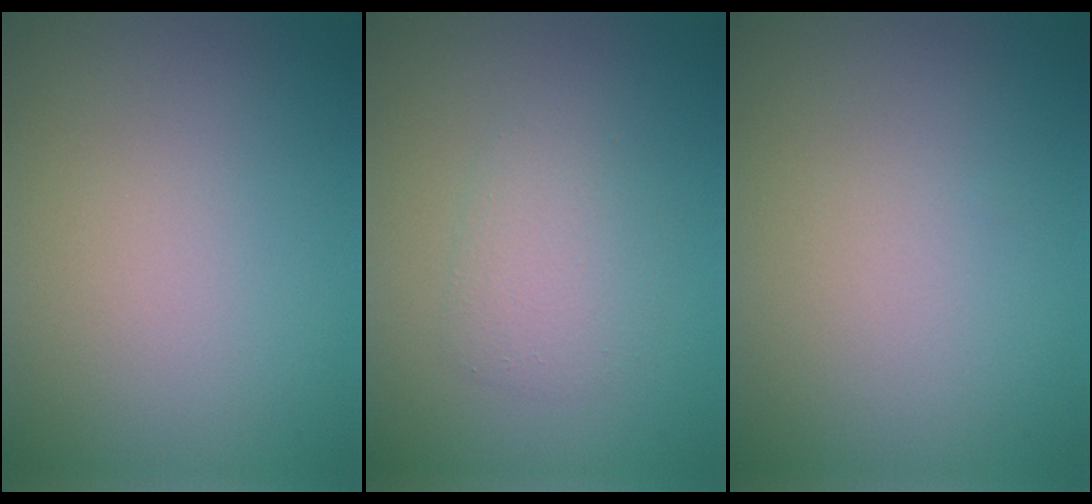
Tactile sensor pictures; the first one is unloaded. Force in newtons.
{"total": 2.4, "press": 2.4, "slide": 0.1}
{"total": 0.0}